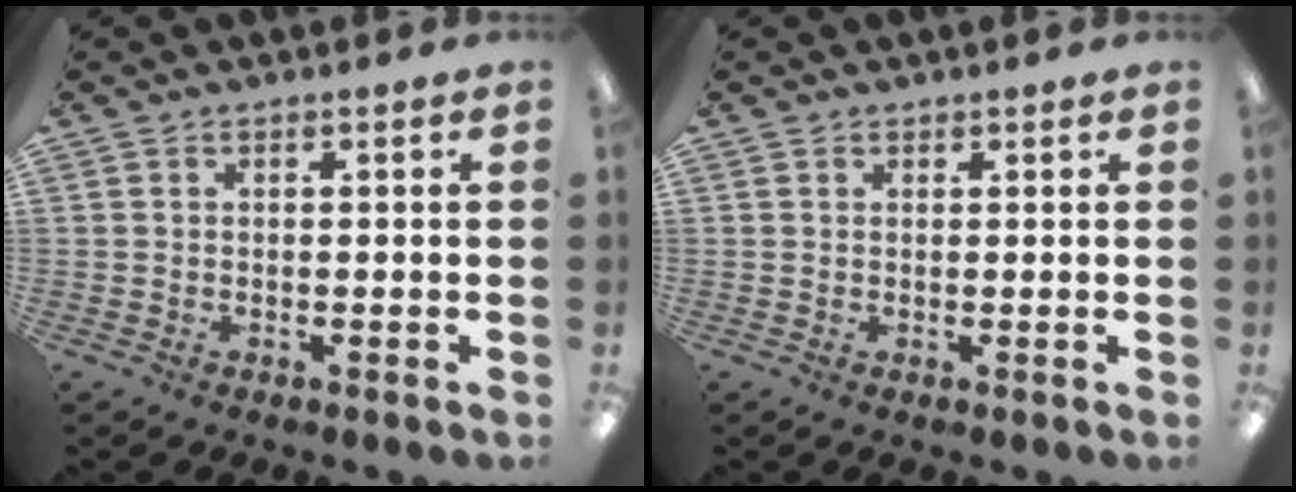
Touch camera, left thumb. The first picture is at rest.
{"total": 0.9, "force": [0.8, 0.5, -0.1], "torque": [0.009, -0.003, 0.013]}